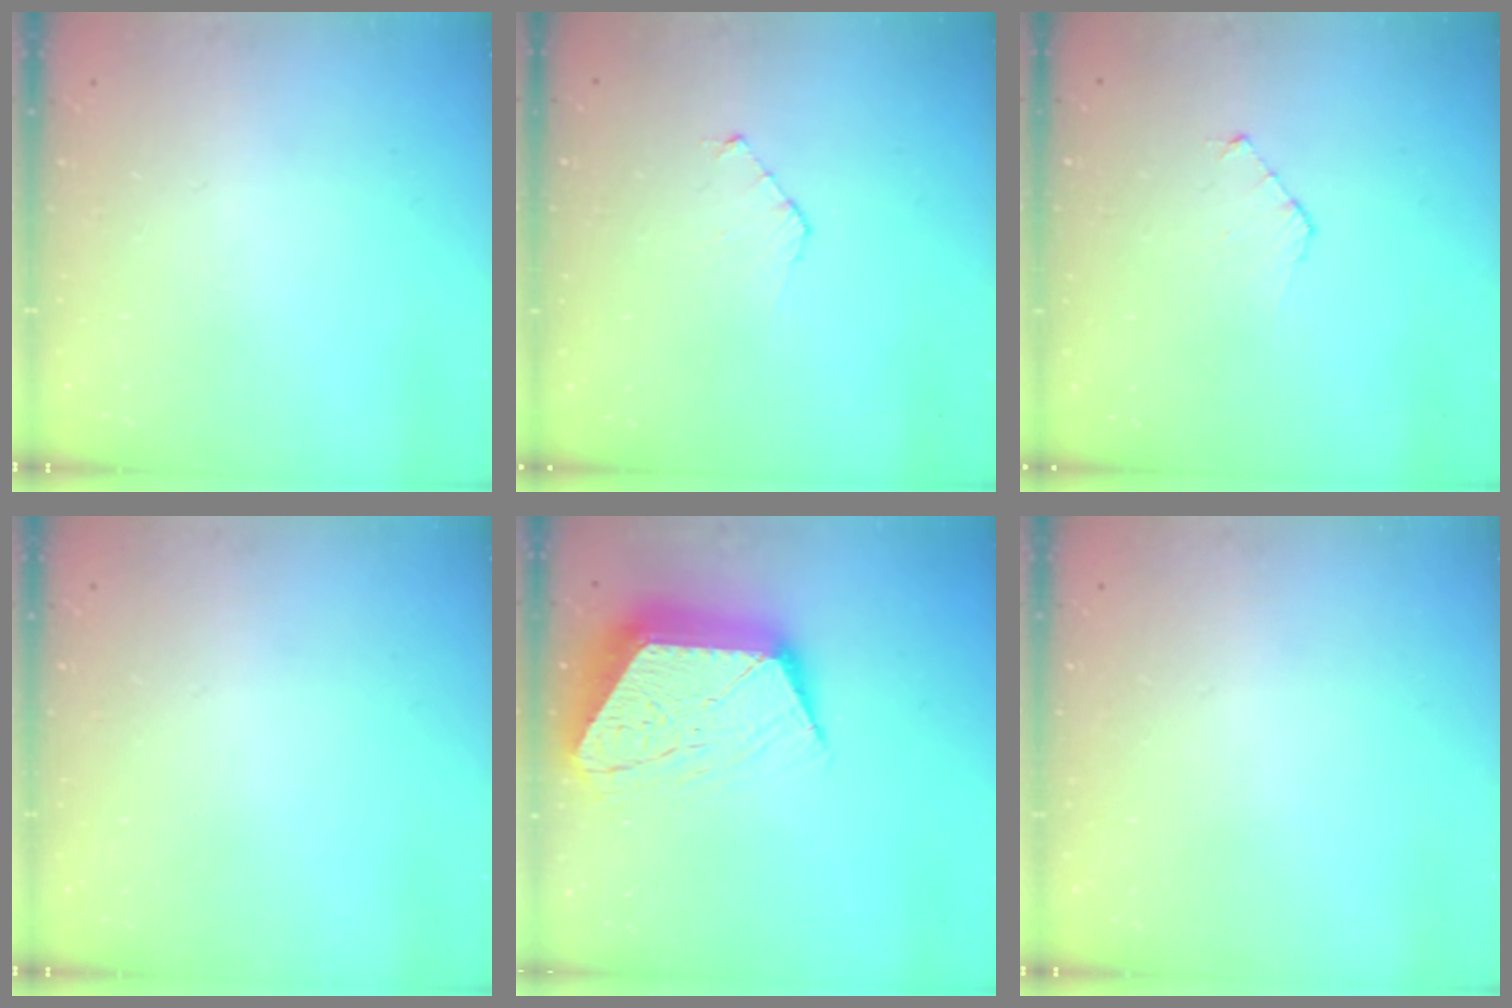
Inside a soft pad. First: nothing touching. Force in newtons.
{"total": 4.0, "press": 4.0, "slide": 0.3}
{"total": 4.0, "press": 4.0, "slide": 0.3}
{"total": 0.0}
{"total": 17.8, "press": 17.8, "slide": 1.4}
{"total": 0.0}